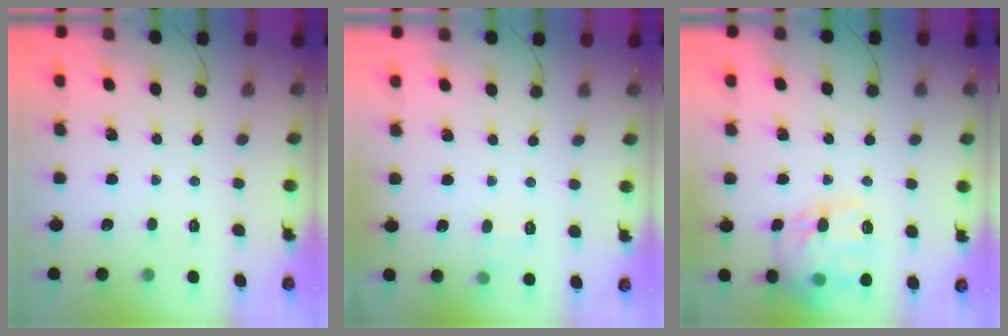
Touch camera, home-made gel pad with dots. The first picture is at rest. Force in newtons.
{"total": 5.3, "press": 5.2, "slide": 1.3}
{"total": 17.3, "press": 17.3, "slide": 1.4}